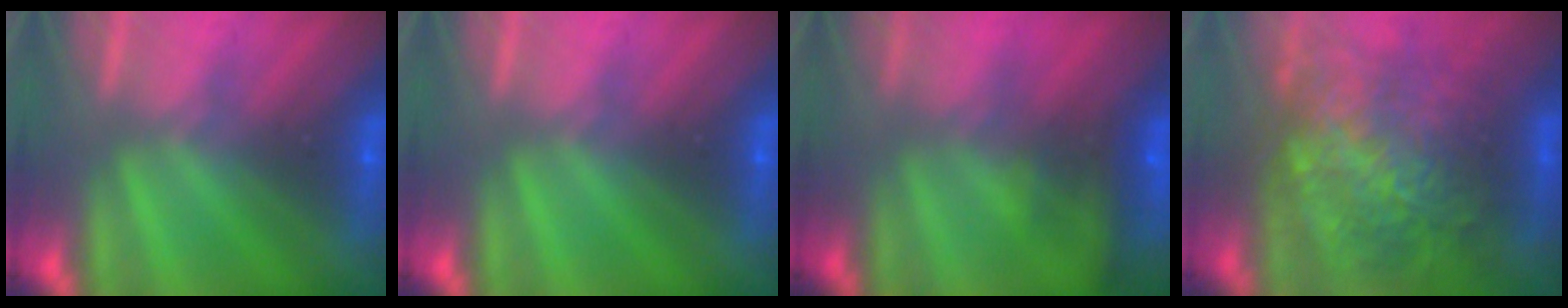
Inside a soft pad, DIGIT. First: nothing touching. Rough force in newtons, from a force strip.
{"total": 0.0}
{"total": 9.3}
{"total": 11.1}